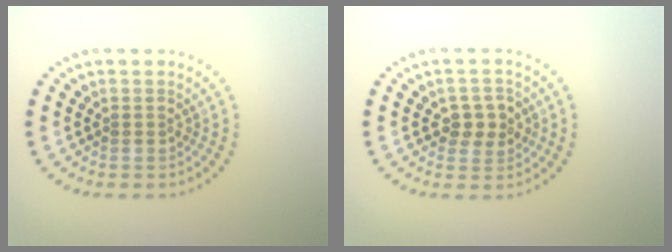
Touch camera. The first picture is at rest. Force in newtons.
{"total": 2.5, "press": 2.5, "slide": 0.6}